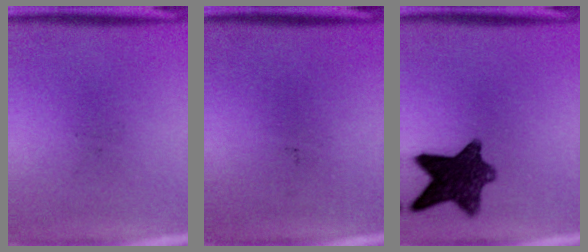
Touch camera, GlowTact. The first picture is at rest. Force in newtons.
{"total": 0.0}
{"total": 11.0}